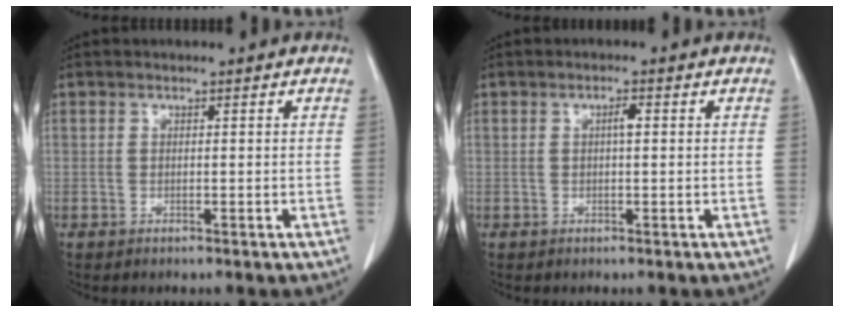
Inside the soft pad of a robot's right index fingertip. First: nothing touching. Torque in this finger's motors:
{"motor_torque": [0.29, -0.14, 0.00, 0.02]}